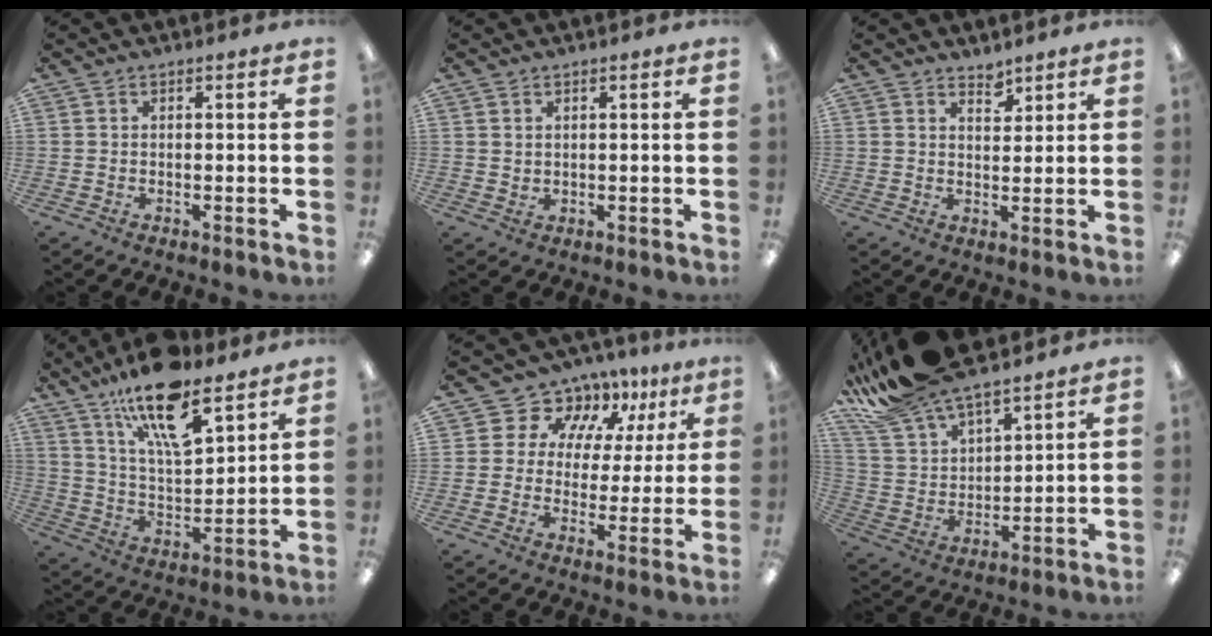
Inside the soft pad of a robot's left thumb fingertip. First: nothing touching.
{"total": 1.2, "force": [0.9, 0.7, 0.3], "torque": [-0.007, 0.001, 0.017]}
{"total": 3.1, "force": [2.8, 1.2, 0.6], "torque": [0.009, -0.025, 0.049]}
{"total": 18.2, "force": [12.5, 6.4, 11.6], "torque": [-0.193, -0.065, 0.211]}
{"total": 10.4, "force": [7.2, 7.2, 2.0], "torque": [-0.051, -0.052, 0.135]}
{"total": 15.6, "force": [13.9, 4.4, 5.8], "torque": [-0.149, -0.078, 0.258]}